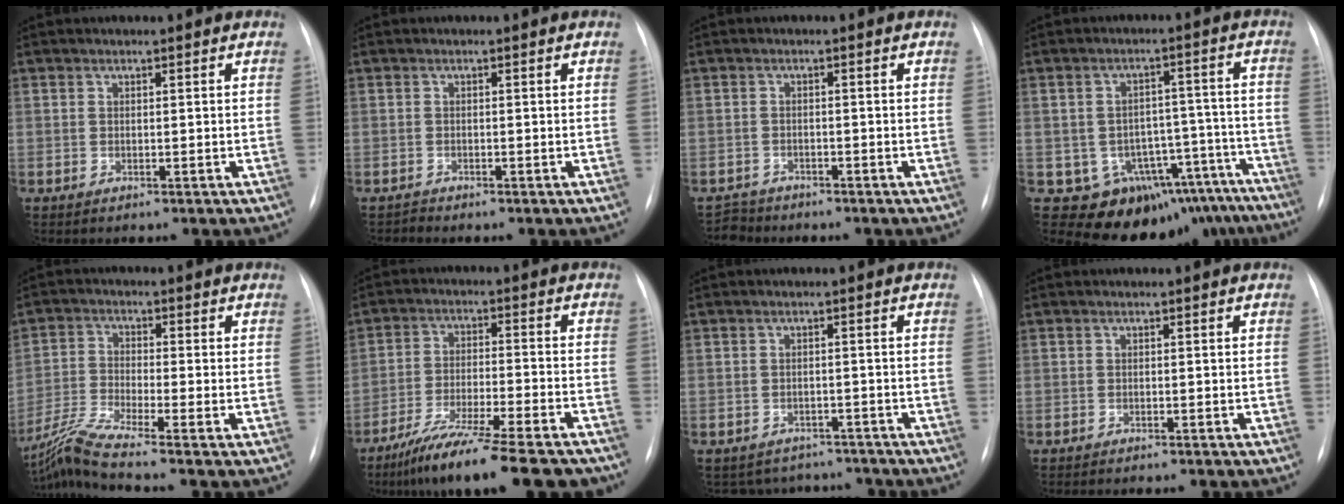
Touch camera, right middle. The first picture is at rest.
{"total": 0.6, "force": [-0.6, 0.0, -0.2], "torque": [0.000, -0.004, -0.012]}
{"total": 2.8, "force": [-2.5, 0.7, -1.1], "torque": [0.017, -0.006, -0.046]}
{"total": 15.0, "force": [-12.0, 8.7, 2.3], "torque": [-0.001, 0.063, -0.139]}
{"total": 7.9, "force": [-6.5, -2.1, 3.9], "torque": [-0.090, -0.024, -0.126]}
{"total": 16.9, "force": [-13.7, 1.3, 9.8], "torque": [-0.149, -0.026, -0.220]}
{"total": 7.3, "force": [-6.7, 2.9, 0.0], "torque": [0.005, 0.021, -0.078]}
{"total": 4.8, "force": [-4.2, 0.6, 2.2], "torque": [-0.021, -0.007, -0.051]}